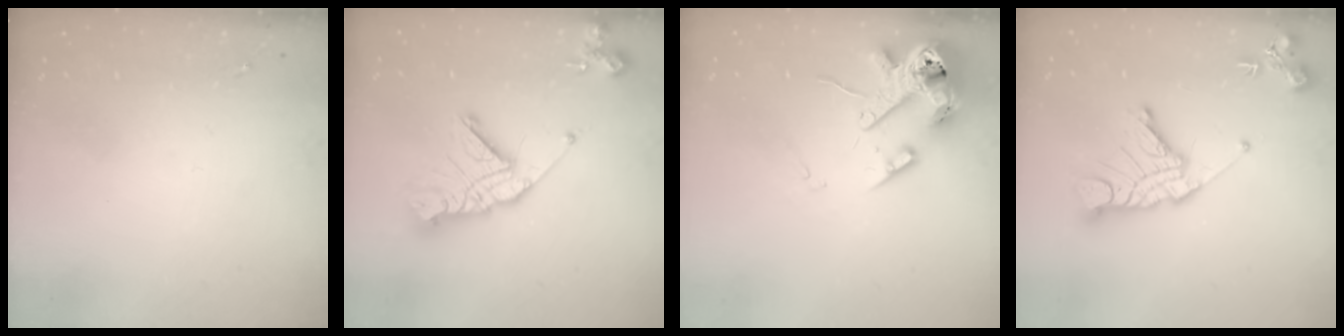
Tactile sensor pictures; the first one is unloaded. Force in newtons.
{"total": 17.8, "press": 17.7, "slide": 2.1}
{"total": 14.8, "press": 14.7, "slide": 2.3}
{"total": 18.2, "press": 18.1, "slide": 1.5}